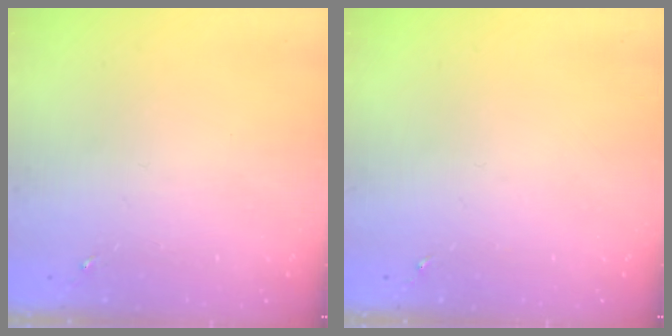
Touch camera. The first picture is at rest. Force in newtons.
{"total": 0.0}